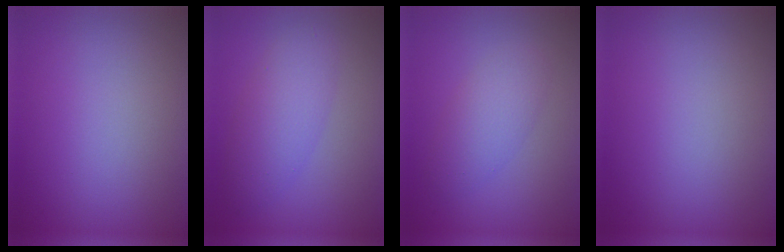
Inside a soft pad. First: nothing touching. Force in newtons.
{"total": 3.7, "press": 3.7, "slide": 0.1}
{"total": 2.9, "press": 2.9, "slide": 0.1}
{"total": 0.0}